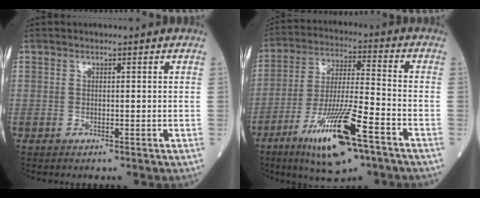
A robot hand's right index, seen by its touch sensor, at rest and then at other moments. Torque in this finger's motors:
{"motor_torque": [1.11, -1.03, 0.27, 0.21]}